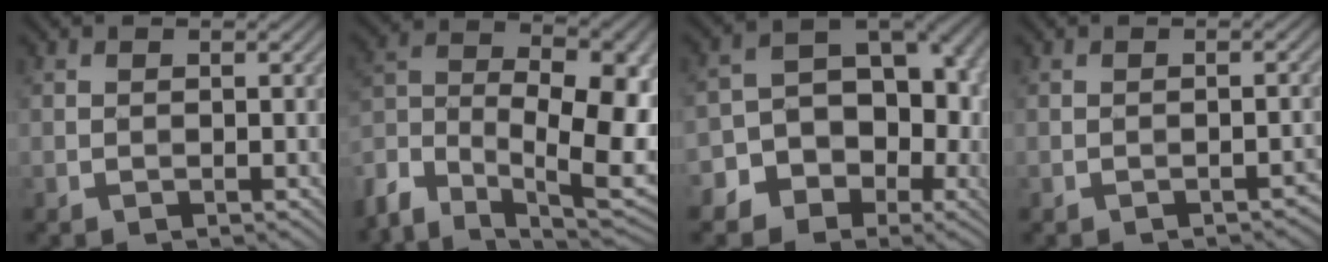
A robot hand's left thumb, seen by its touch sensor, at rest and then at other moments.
{"total": 14.9, "force": [-6.3, 8.5, 10.5], "torque": [-0.213, -0.014, -0.114]}
{"total": 12.8, "force": [-4.3, 10.5, 6.0], "torque": [-0.092, -0.019, -0.081]}
{"total": 1.1, "force": [-0.8, 0.3, 0.7], "torque": [-0.007, 0.001, -0.010]}